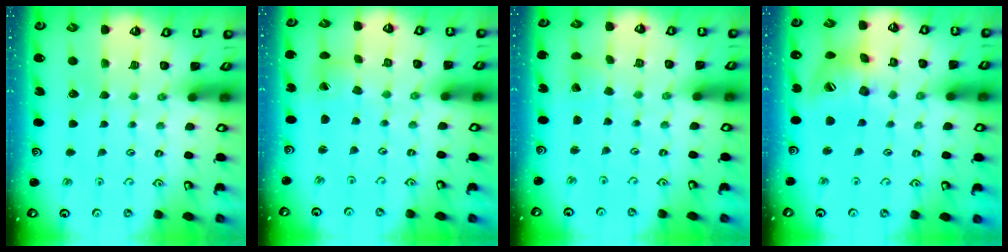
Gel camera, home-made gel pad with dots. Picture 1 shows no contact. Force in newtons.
{"total": 0.5, "press": 0.5, "slide": 0.1}
{"total": 1.5, "press": 1.5, "slide": 0.0}
{"total": 14.8, "press": 14.7, "slide": 1.8}